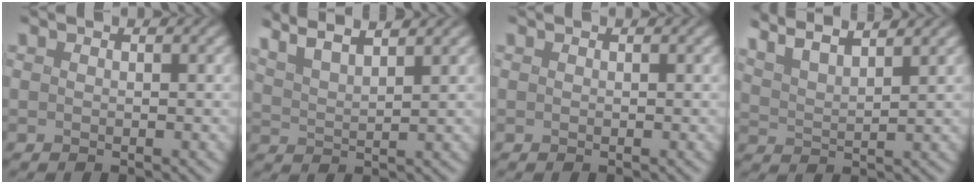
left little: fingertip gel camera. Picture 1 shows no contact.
{"total": 6.6, "force": [5.0, 1.6, 4.1], "torque": [-0.095, 0.030, 0.063]}
{"total": 0.0}
{"total": 8.7, "force": [6.6, 2.3, 5.2], "torque": [-0.110, 0.034, 0.077]}